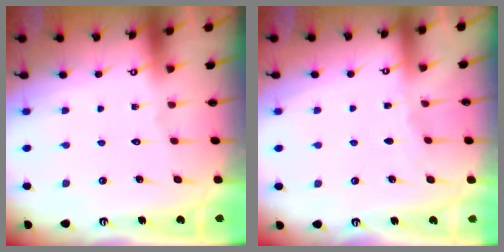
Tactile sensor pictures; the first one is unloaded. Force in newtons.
{"total": 2.8, "press": 2.8, "slide": 0.4}